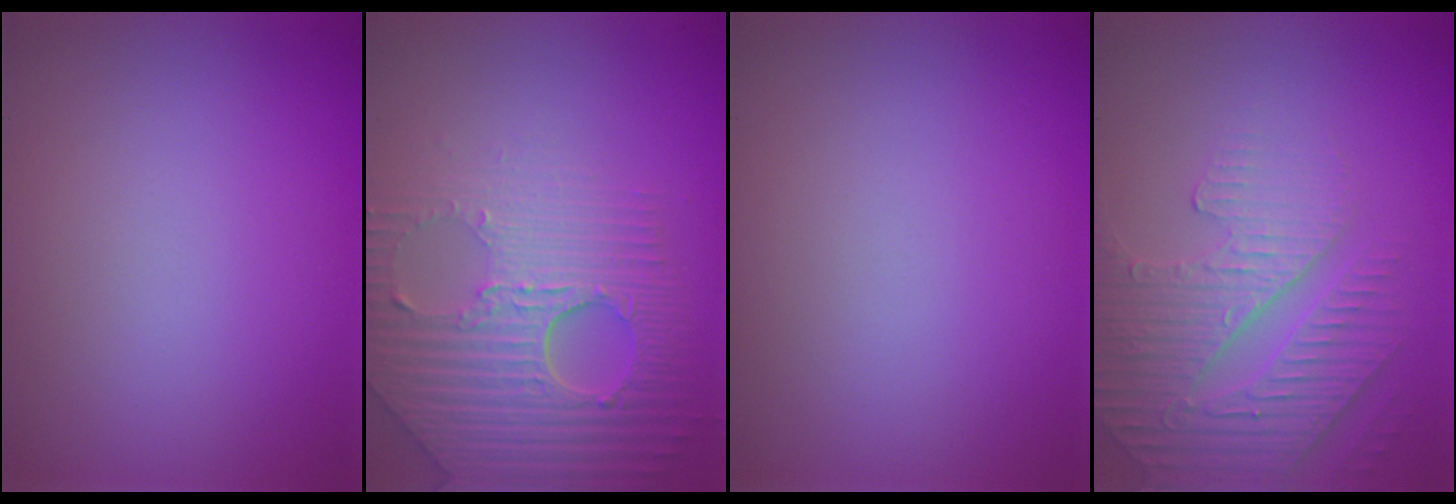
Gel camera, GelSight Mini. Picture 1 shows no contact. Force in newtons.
{"total": 8.7, "press": 5.9, "slide": 6.4}
{"total": 0.0}
{"total": 4.2, "press": 4.0, "slide": 1.3}